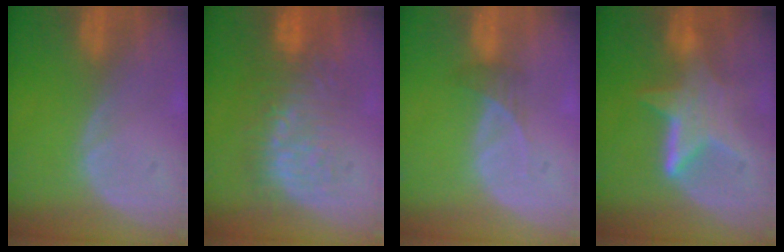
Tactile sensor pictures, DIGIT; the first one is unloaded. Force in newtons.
{"total": 9.2, "press": 8.6, "slide": 3.1}
{"total": 1.8, "press": 1.6, "slide": 0.8}
{"total": 6.2, "press": 6.0, "slide": 1.4}